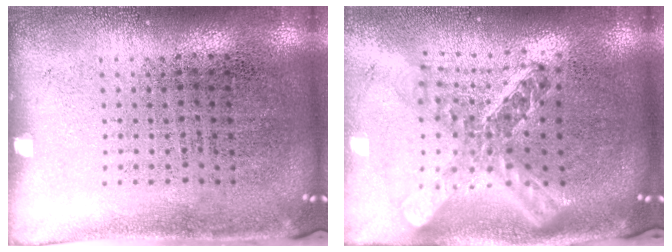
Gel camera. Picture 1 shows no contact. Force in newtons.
{"total": 2.4, "press": 1.9, "slide": 1.4}